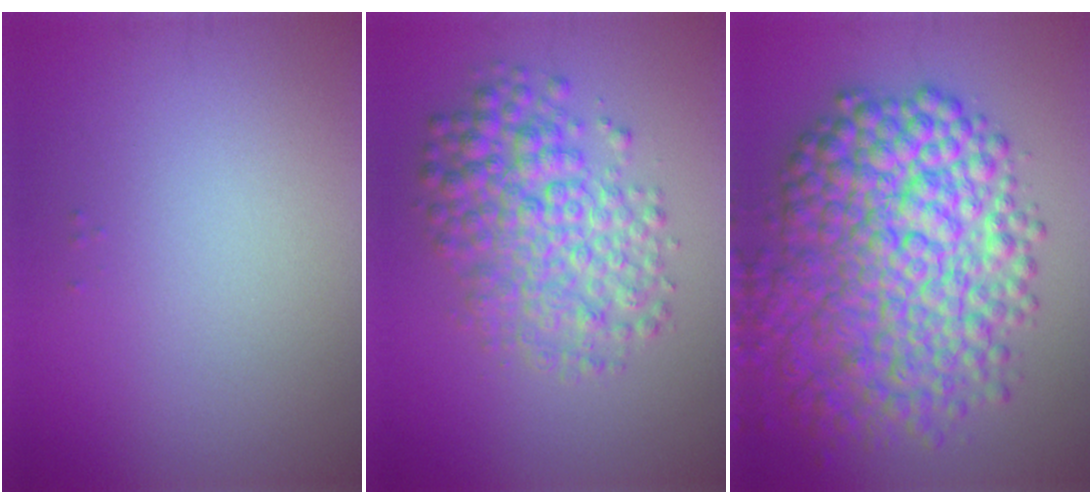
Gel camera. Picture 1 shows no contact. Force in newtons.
{"total": 5.9, "press": 5.9, "slide": 0.1}
{"total": 11.7, "press": 11.7, "slide": 0.2}